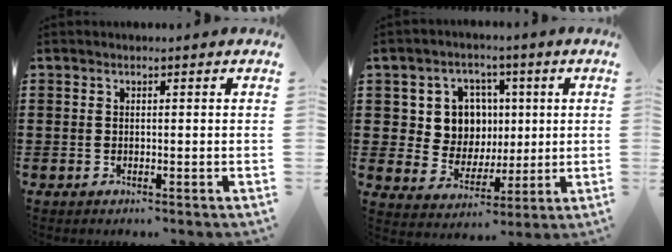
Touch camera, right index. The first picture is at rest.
{"total": 8.4, "force": [1.9, 7.5, 3.2], "torque": [-0.083, 0.014, 0.036]}